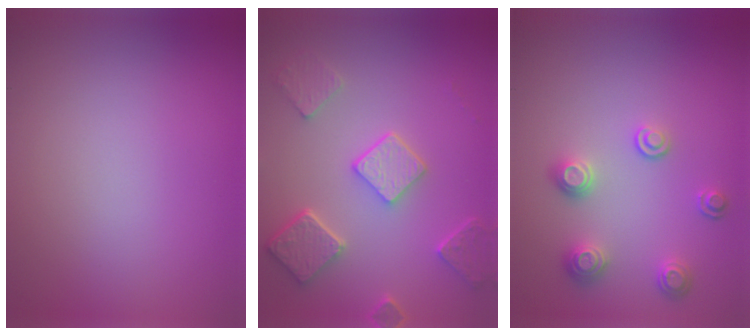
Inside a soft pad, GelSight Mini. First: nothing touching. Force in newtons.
{"total": 4.9, "press": 4.0, "slide": 3.0}
{"total": 2.5, "press": 2.3, "slide": 0.9}